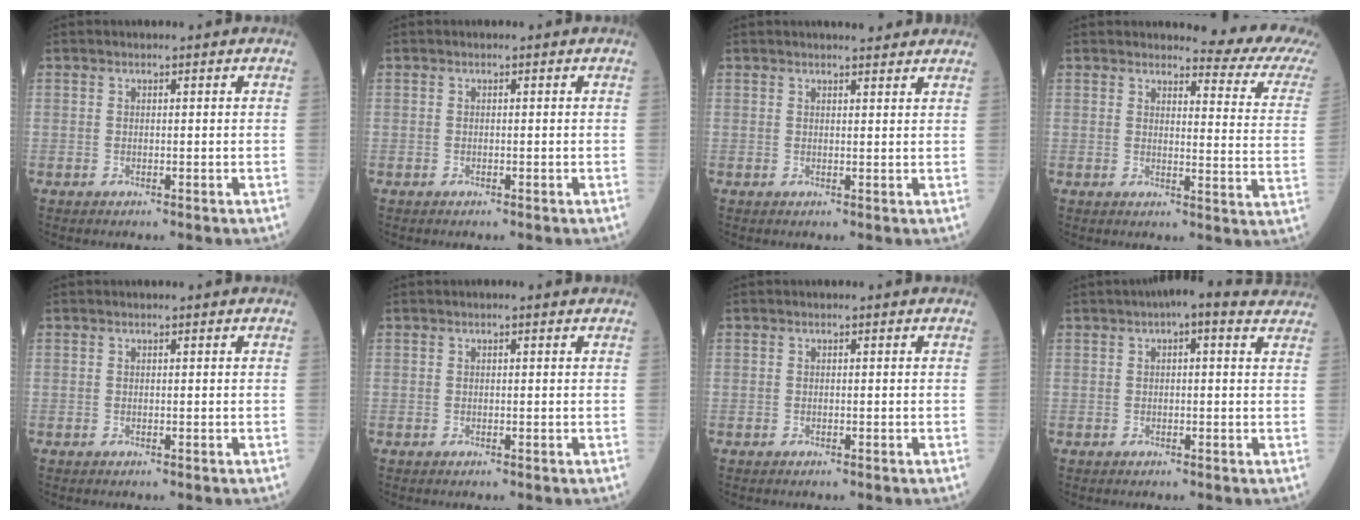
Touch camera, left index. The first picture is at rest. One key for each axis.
{"total": 0.0}
{"total": 4.2, "fx": 3.8, "fy": 0.6, "fz": 1.5, "tx": -0.016, "ty": 0.010, "tz": 0.042}
{"total": 10.3, "fx": 9.9, "fy": 0.0, "fz": 2.9, "tx": -0.025, "ty": -0.071, "tz": 0.093}
{"total": 0.0}
{"total": 0.5, "fx": 0.4, "fy": 0.0, "fz": 0.3, "tx": -0.007, "ty": 0.010, "tz": 0.004}
{"total": 0.0}
{"total": 6.5, "fx": 4.7, "fy": 1.7, "fz": 4.2, "tx": -0.055, "ty": 0.042, "tz": 0.051}